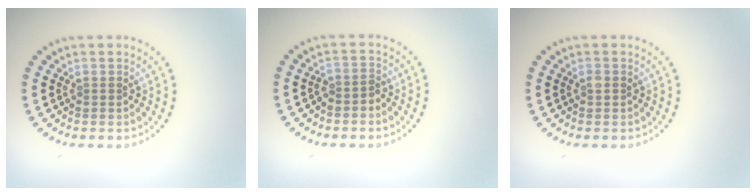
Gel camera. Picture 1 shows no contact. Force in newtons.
{"total": 1.5, "press": 1.1, "slide": 0.9}
{"total": 0.7, "press": 0.7, "slide": 0.1}